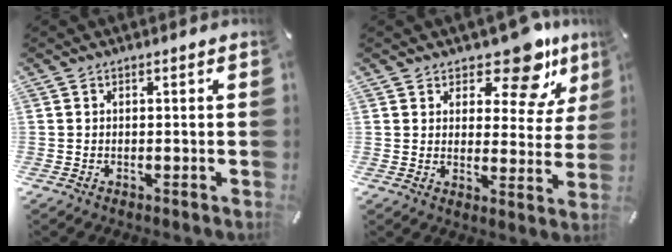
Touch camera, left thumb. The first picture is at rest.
{"total": 13.2, "force": [9.4, 5.4, 7.4], "torque": [-0.095, -0.067, 0.160]}